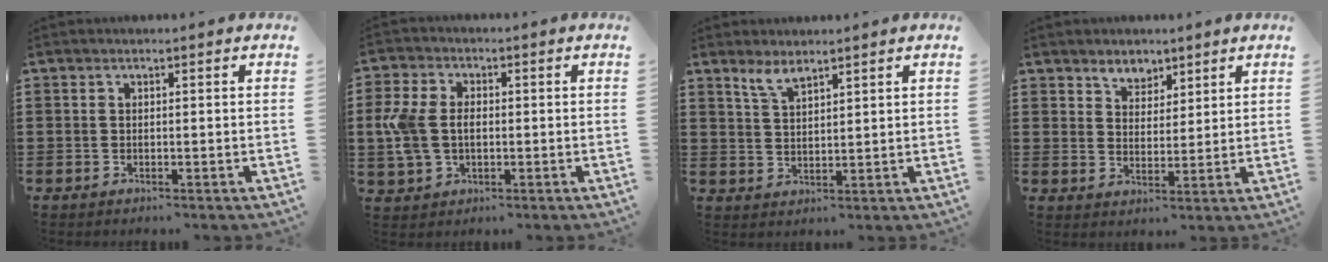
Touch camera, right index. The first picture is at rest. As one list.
[{"total": 5.9, "force": [-0.2, 4.2, 4.2], "torque": [-0.122, 0.001, -0.015]}, {"total": 3.3, "force": [2.6, 0.9, 1.8], "torque": [-0.043, 0.003, 0.049]}, {"total": 4.0, "force": [3.1, 2.4, 0.3], "torque": [-0.022, 0.006, 0.058]}]